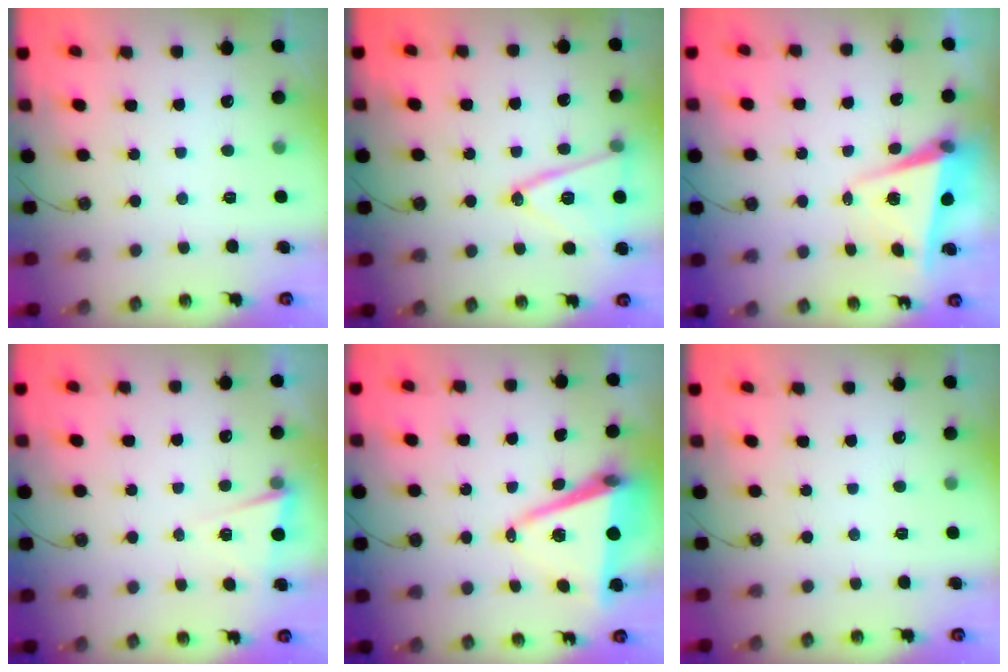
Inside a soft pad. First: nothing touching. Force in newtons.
{"total": 15.6, "press": 15.2, "slide": 3.4}
{"total": 5.3, "press": 5.0, "slide": 1.8}
{"total": 3.0, "press": 2.8, "slide": 0.9}
{"total": 11.0, "press": 10.2, "slide": 4.1}
{"total": 0.0}